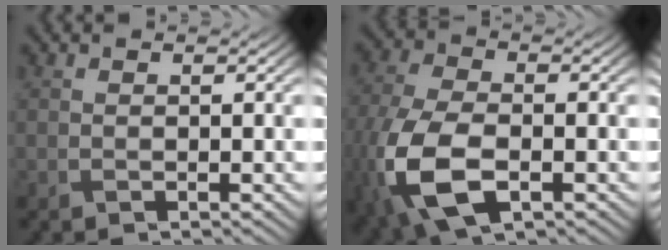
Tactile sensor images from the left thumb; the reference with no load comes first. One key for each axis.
{"total": 12.7, "fx": -4.2, "fy": 7.4, "fz": 9.5, "tx": -0.275, "ty": -0.050, "tz": -0.063}